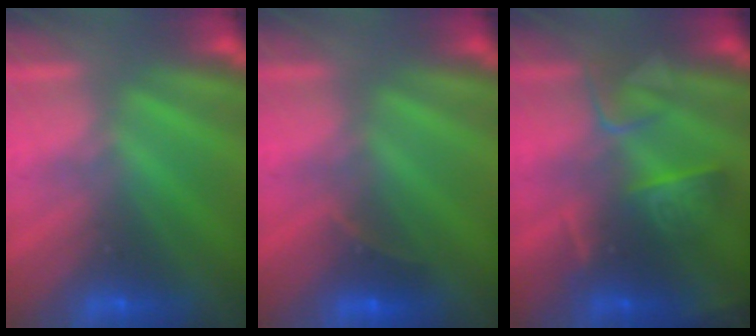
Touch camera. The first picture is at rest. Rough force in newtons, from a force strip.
{"total": 2.6}
{"total": 2.7}